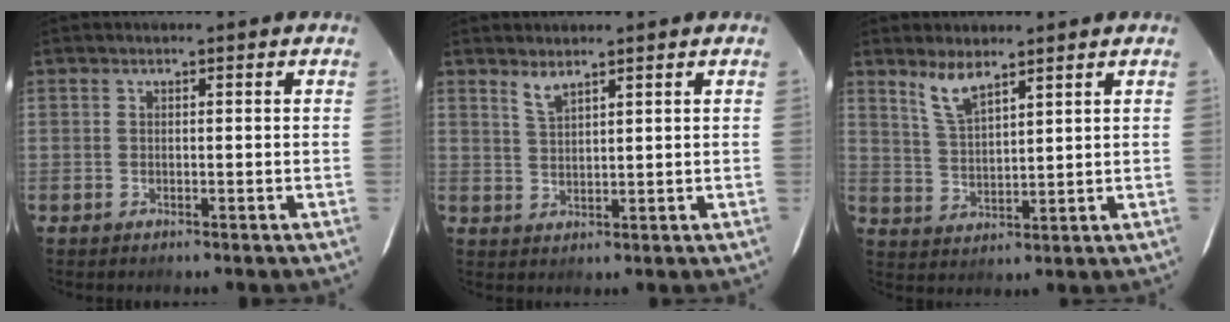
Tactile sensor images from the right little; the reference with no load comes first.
{"total": 2.7, "force": [2.3, 0.4, 1.4], "torque": [-0.029, 0.001, 0.045]}
{"total": 5.7, "force": [4.5, 1.5, 3.2], "torque": [-0.066, 0.000, 0.095]}